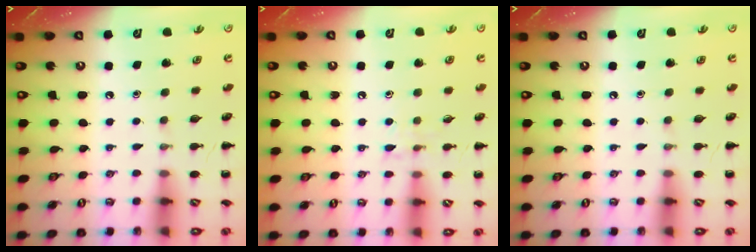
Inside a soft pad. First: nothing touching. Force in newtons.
{"total": 5.4, "press": 5.2, "slide": 1.2}
{"total": 0.0}